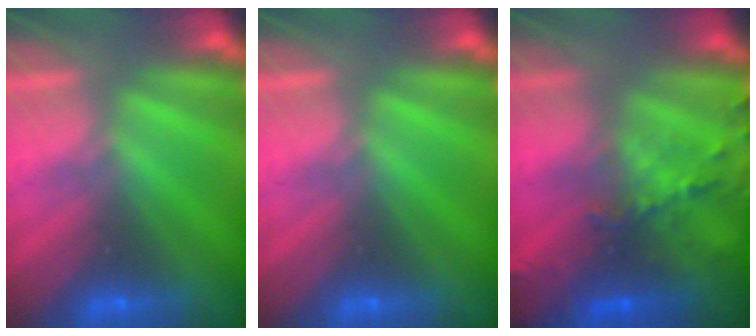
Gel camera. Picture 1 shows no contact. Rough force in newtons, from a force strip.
{"total": 0.0}
{"total": 8.6}